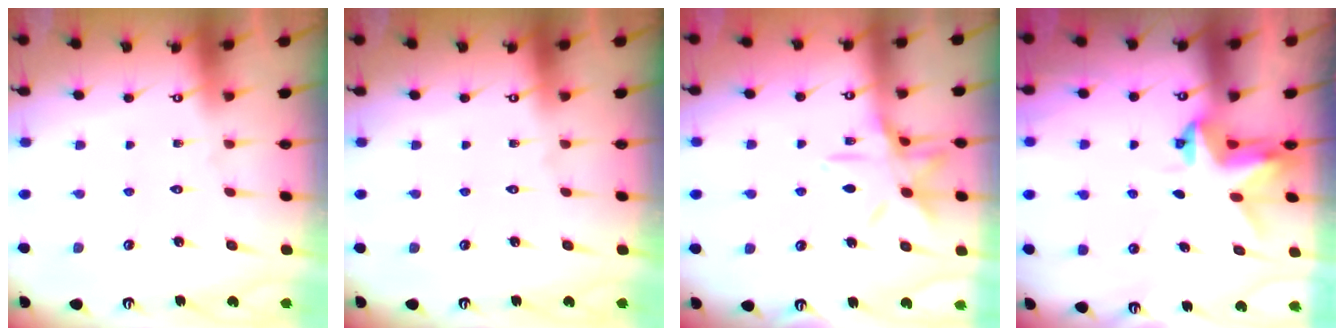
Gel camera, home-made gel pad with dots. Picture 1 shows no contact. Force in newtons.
{"total": 0.0}
{"total": 11.8, "press": 11.7, "slide": 0.8}
{"total": 3.8, "press": 3.8, "slide": 0.3}